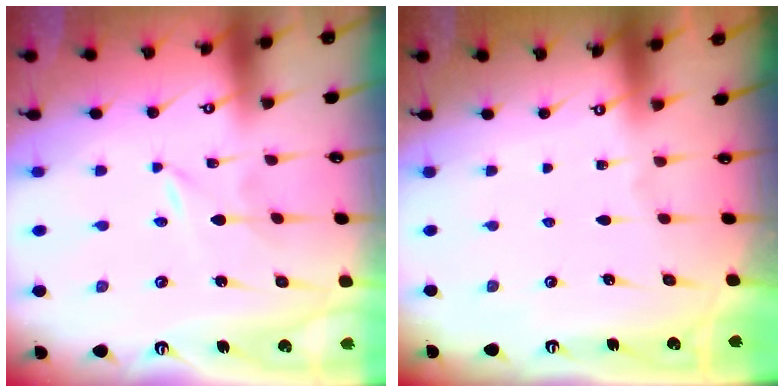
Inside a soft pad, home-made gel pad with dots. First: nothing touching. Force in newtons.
{"total": 0.0}